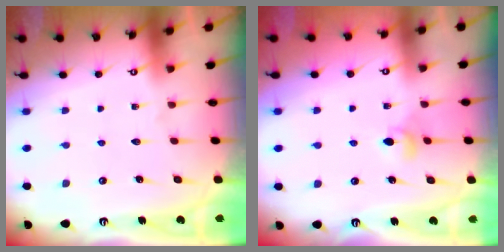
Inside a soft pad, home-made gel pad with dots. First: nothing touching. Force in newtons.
{"total": 4.0, "press": 4.0, "slide": 0.6}